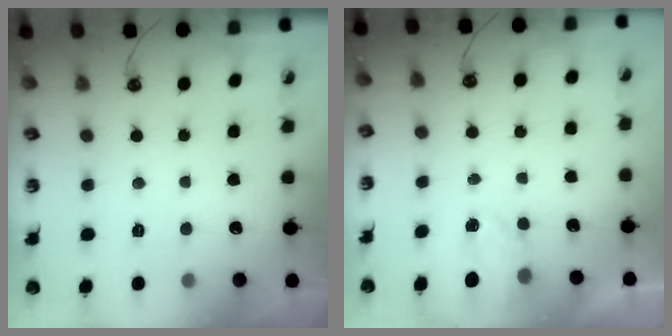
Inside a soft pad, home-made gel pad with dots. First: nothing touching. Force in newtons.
{"total": 2.6, "press": 2.5, "slide": 0.4}